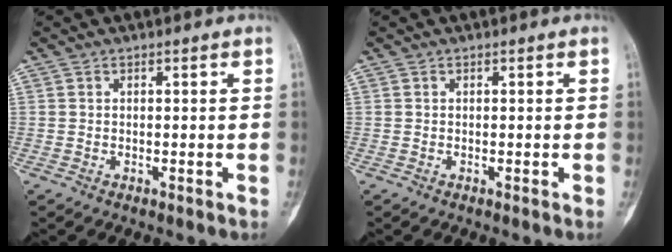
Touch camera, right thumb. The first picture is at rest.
{"total": 0.0}